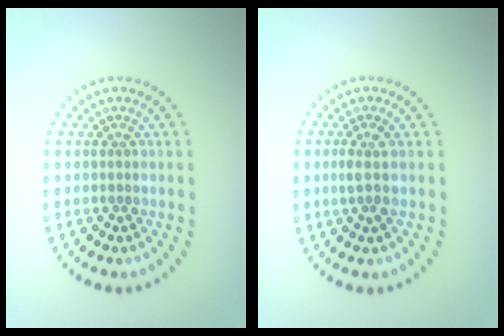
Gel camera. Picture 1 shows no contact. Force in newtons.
{"total": 1.6, "press": 1.3, "slide": 0.9}